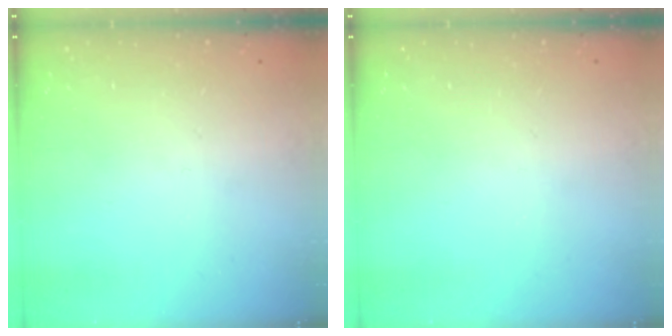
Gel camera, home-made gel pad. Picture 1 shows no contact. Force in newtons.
{"total": 0.0}